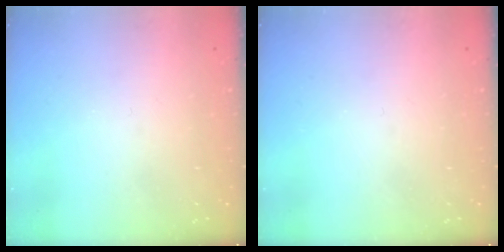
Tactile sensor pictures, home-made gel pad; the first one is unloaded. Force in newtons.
{"total": 0.0}